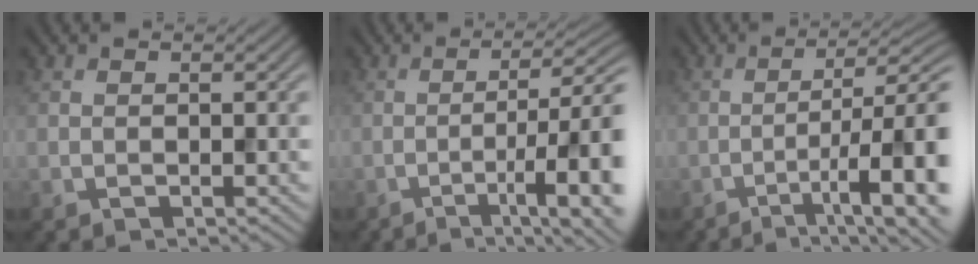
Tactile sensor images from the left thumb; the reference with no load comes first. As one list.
[{"total": 10.9, "force": [-3.2, 2.4, 10.2], "torque": [-0.131, 0.009, -0.043]}, {"total": 12.0, "force": [-4.0, 2.7, 11.0], "torque": [-0.147, 0.000, -0.051]}]